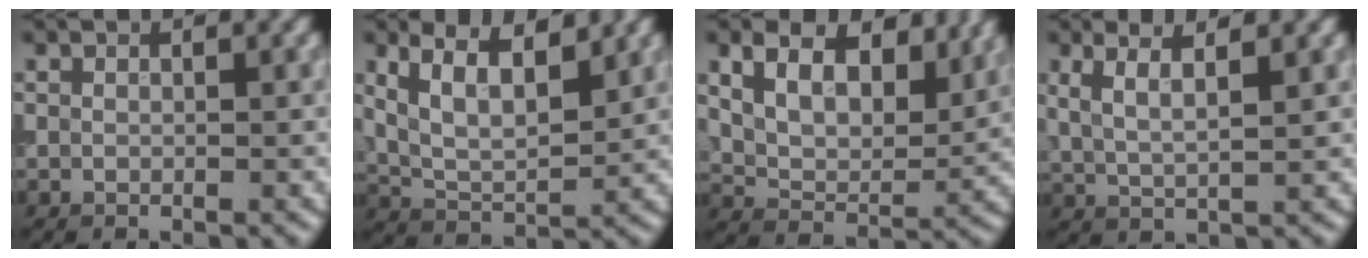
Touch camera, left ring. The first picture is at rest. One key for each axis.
{"total": 6.4, "fx": 3.1, "fy": 2.7, "fz": 4.9, "tx": -0.094, "ty": 0.008, "tz": 0.054}
{"total": 7.7, "fx": 4.0, "fy": 4.2, "fz": 5.1, "tx": -0.094, "ty": 0.002, "tz": 0.066}
{"total": 3.3, "fx": 1.7, "fy": 0.9, "fz": 2.7, "tx": -0.055, "ty": 0.000, "tz": 0.034}